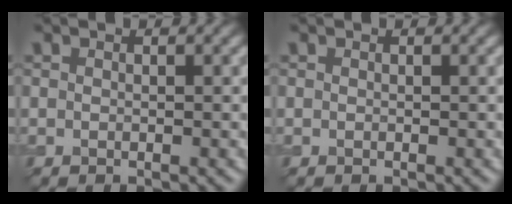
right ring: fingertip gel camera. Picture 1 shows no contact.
{"total": 0.0}